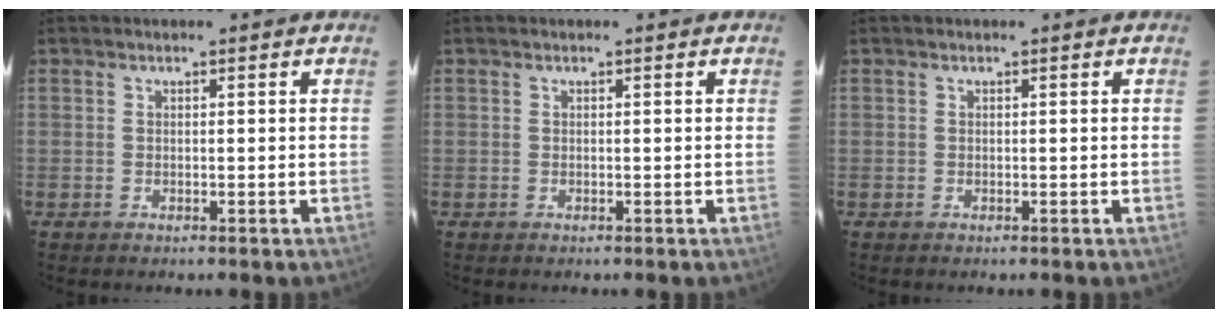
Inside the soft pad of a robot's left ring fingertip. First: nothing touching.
{"total": 0.0}
{"total": 0.0}